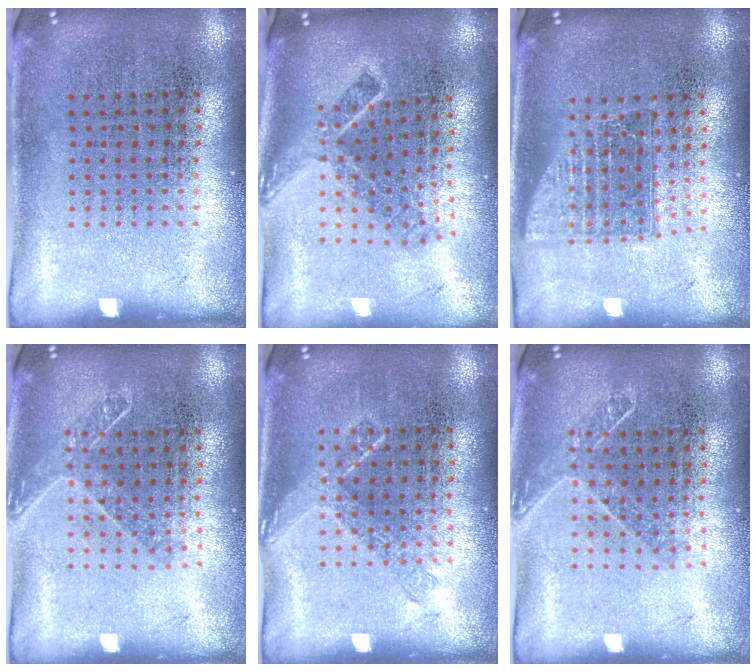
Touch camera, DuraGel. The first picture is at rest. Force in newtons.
{"total": 2.1, "press": 1.5, "slide": 1.5}
{"total": 1.5, "press": 1.2, "slide": 1.0}
{"total": 1.4, "press": 1.1, "slide": 0.8}
{"total": 1.0, "press": 0.9, "slide": 0.2}
{"total": 1.4, "press": 1.1, "slide": 0.8}